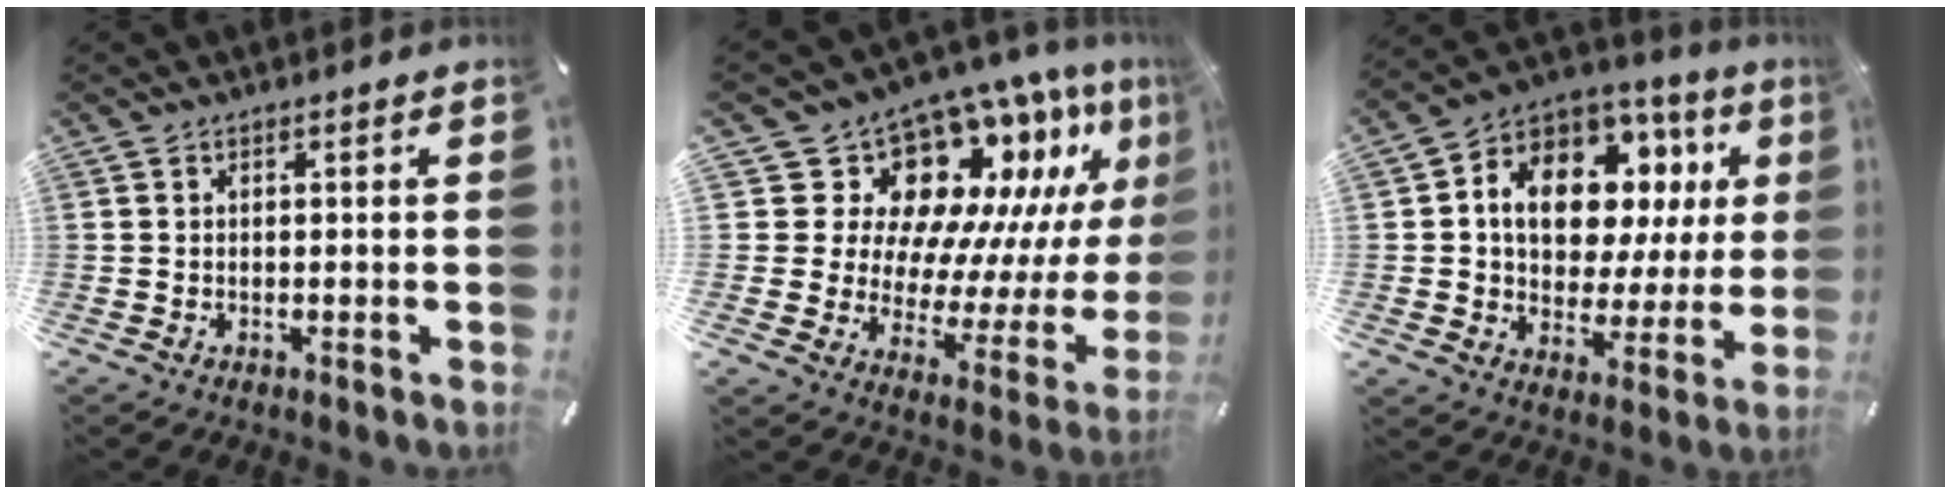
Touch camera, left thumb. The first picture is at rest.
{"total": 17.3, "force": [12.7, 9.4, 7.2], "torque": [-0.115, -0.124, 0.226]}
{"total": 14.8, "force": [4.8, 10.5, 9.2], "torque": [-0.157, -0.024, 0.090]}